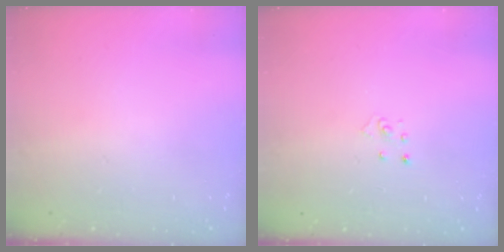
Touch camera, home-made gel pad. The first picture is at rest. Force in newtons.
{"total": 2.8, "press": 2.8, "slide": 0.3}